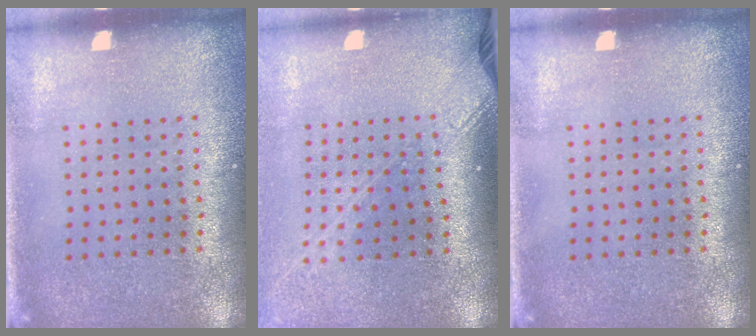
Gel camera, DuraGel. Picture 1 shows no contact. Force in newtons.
{"total": 2.1, "press": 1.6, "slide": 1.4}
{"total": 0.0}